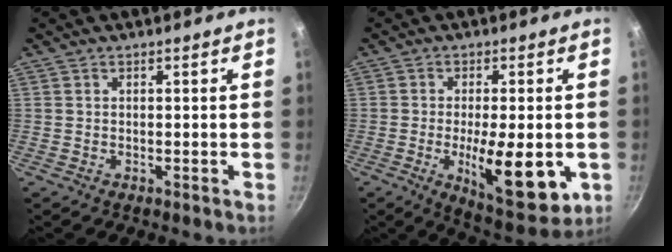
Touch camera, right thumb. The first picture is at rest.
{"total": 14.7, "force": [-3.3, 5.3, 13.3], "torque": [-0.186, -0.020, -0.038]}